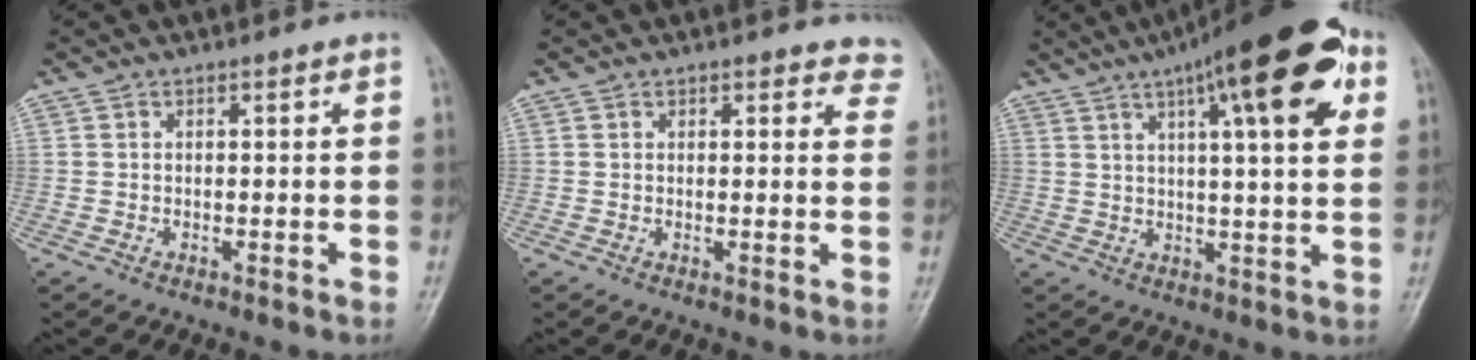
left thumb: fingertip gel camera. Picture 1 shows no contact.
{"total": 4.7, "force": [4.1, 2.0, 1.0], "torque": [0.029, -0.017, 0.029]}
{"total": 19.7, "force": [9.0, 5.2, 16.7], "torque": [-0.227, 0.001, 0.125]}